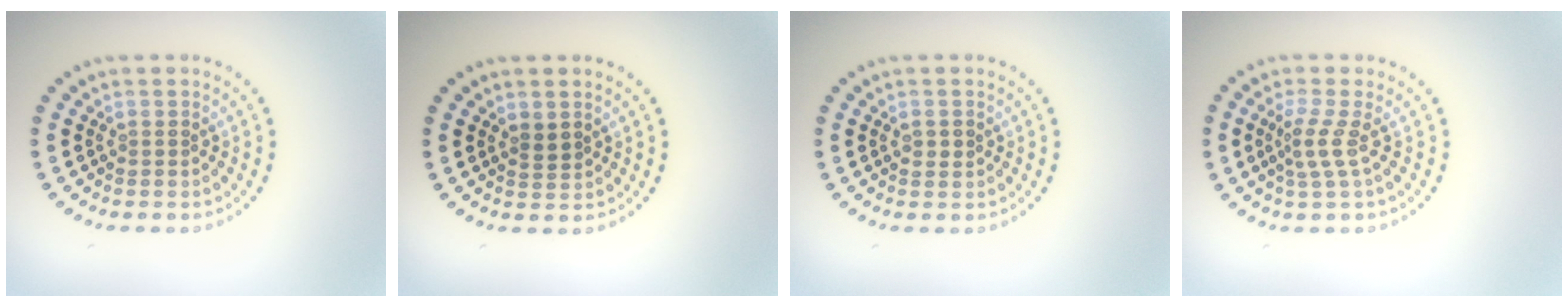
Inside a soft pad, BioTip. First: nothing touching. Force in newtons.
{"total": 1.3, "press": 1.1, "slide": 0.6}
{"total": 1.1, "press": 1.1, "slide": 0.1}
{"total": 2.2, "press": 1.6, "slide": 1.6}